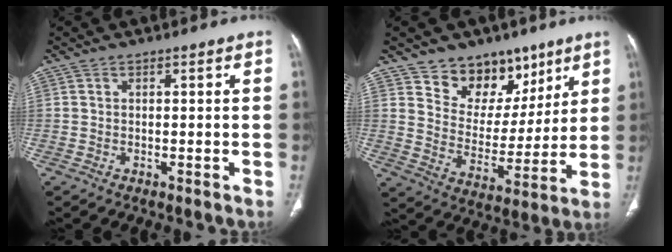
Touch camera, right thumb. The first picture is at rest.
{"total": 13.9, "force": [9.2, 9.2, 4.8], "torque": [-0.019, -0.053, 0.161]}